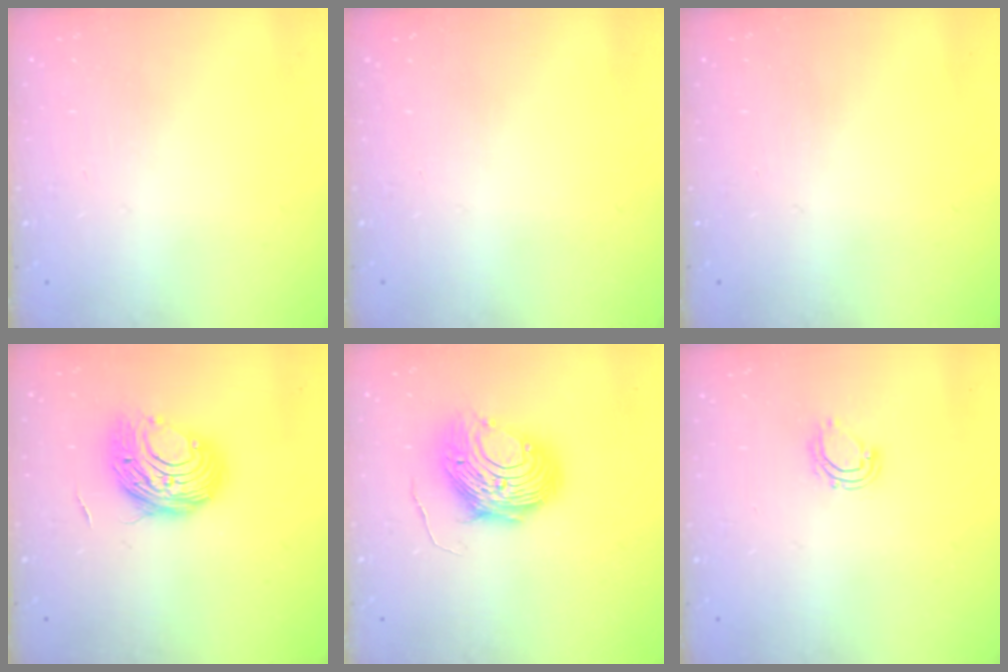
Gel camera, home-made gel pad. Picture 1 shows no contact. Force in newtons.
{"total": 0.0}
{"total": 0.0}
{"total": 10.0, "press": 10.0, "slide": 0.8}
{"total": 10.8, "press": 10.8, "slide": 0.9}
{"total": 6.0, "press": 5.9, "slide": 1.0}